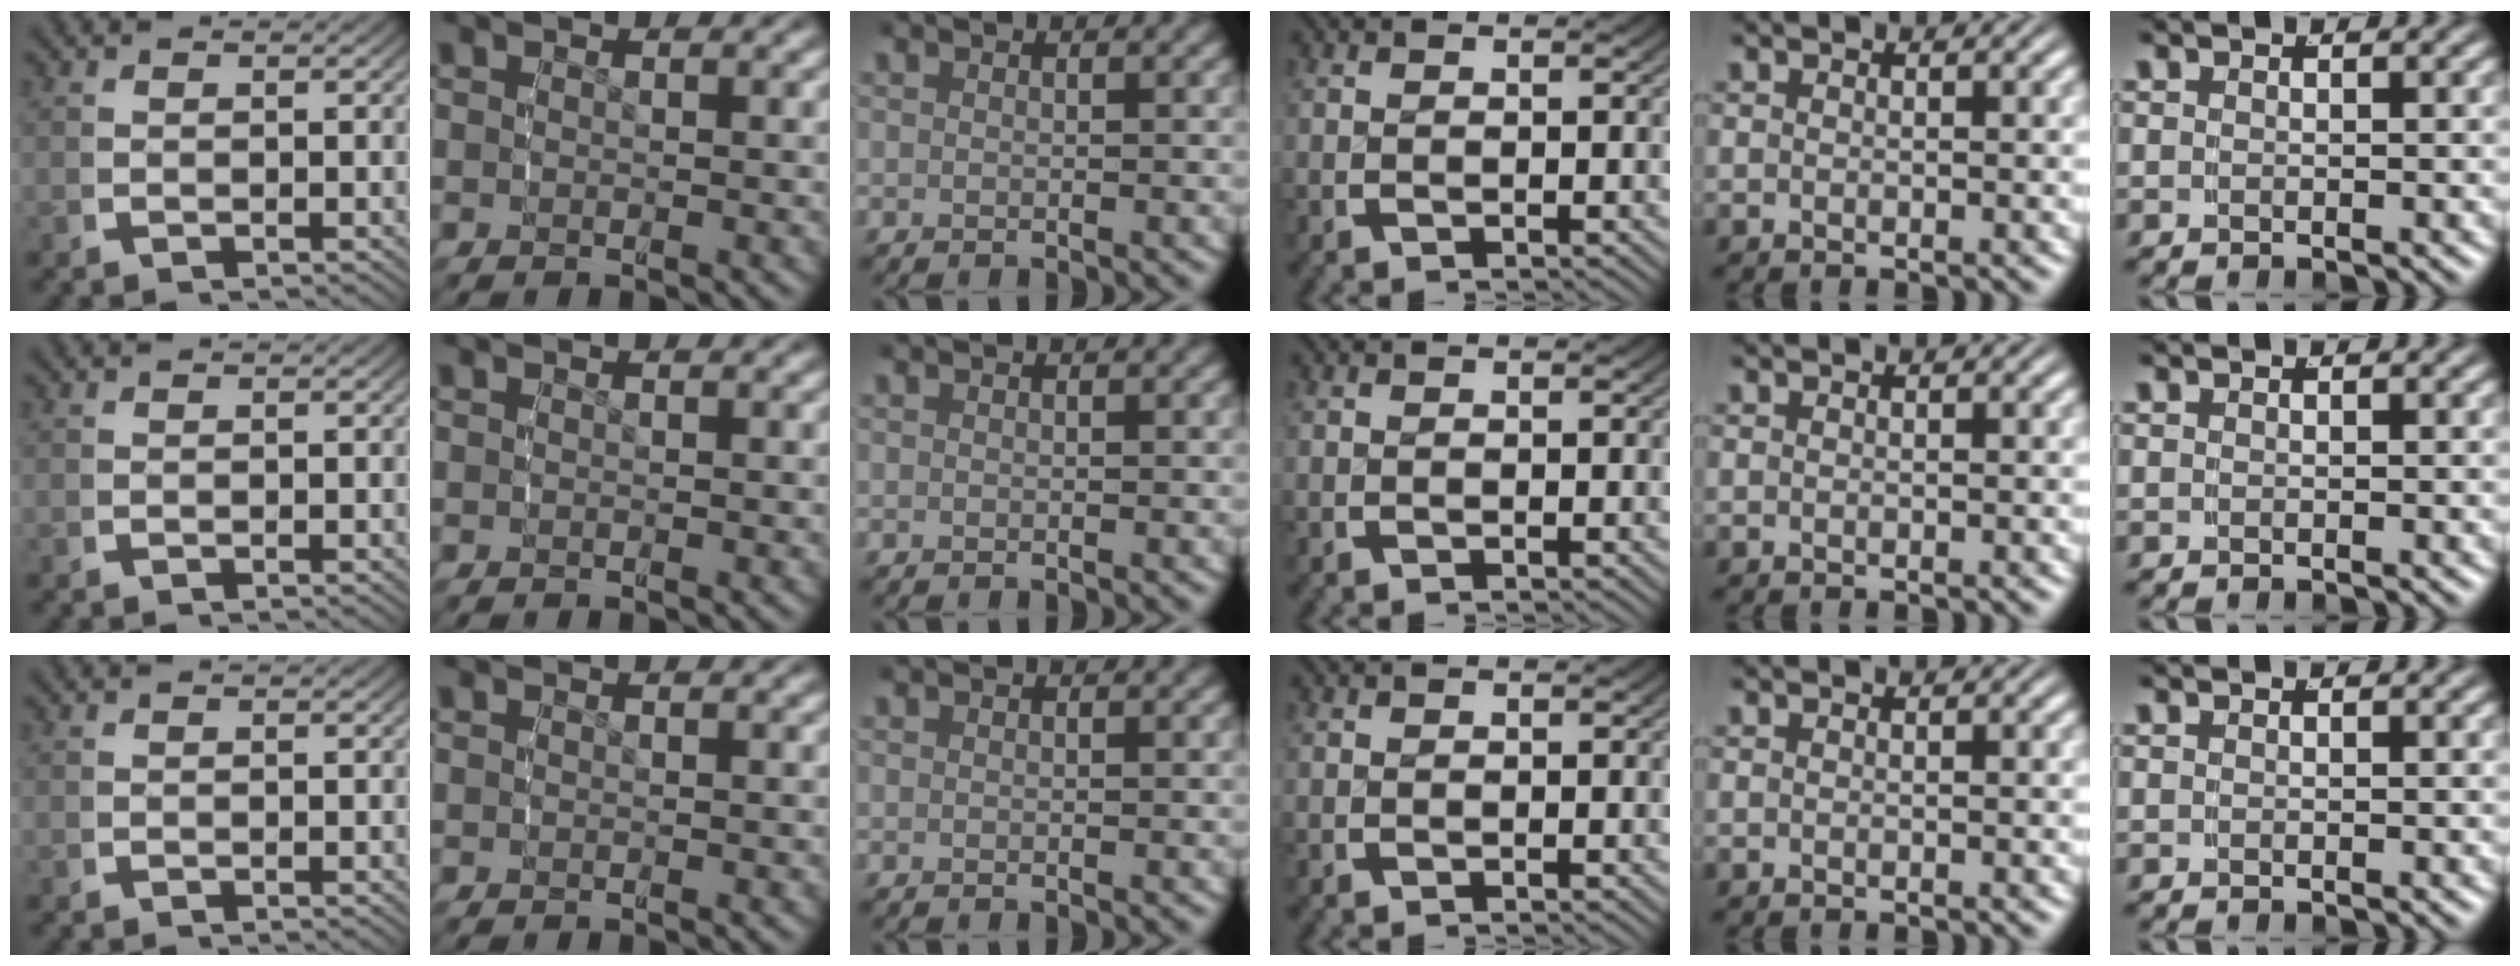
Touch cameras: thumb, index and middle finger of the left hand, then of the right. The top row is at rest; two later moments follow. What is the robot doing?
{"motion": "reach", "object": "shorts"}